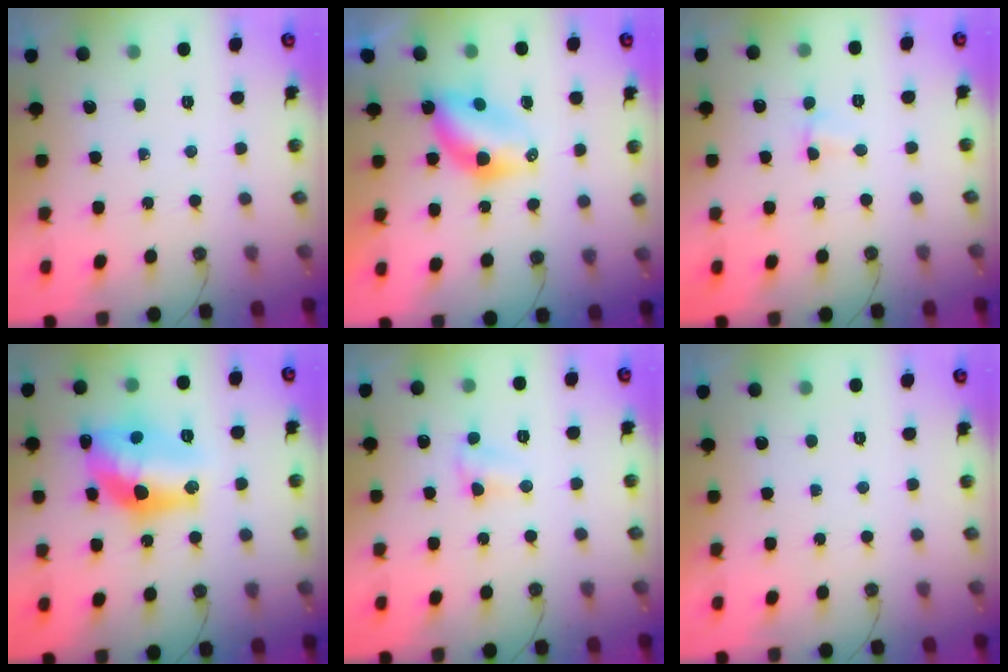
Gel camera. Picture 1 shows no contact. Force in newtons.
{"total": 6.8, "press": 6.8, "slide": 0.2}
{"total": 1.7, "press": 1.5, "slide": 0.8}
{"total": 16.2, "press": 16.1, "slide": 1.3}
{"total": 5.4, "press": 5.4, "slide": 0.5}
{"total": 0.0}